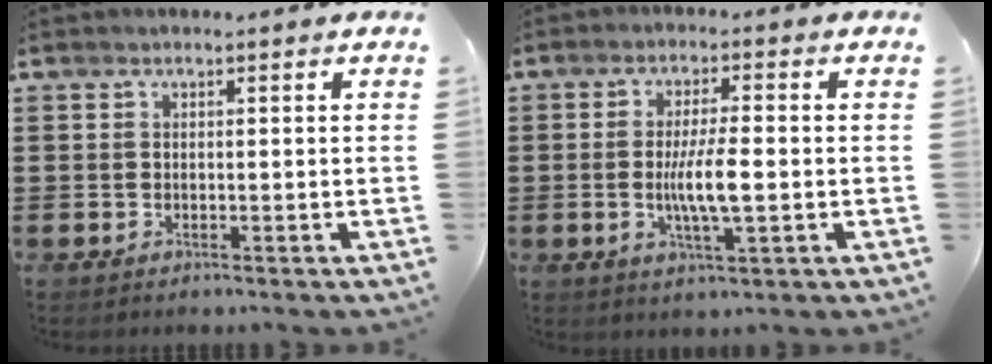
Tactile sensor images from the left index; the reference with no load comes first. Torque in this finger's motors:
{"motor_torque": [1.05, 0.20, 0.57, 0.12]}